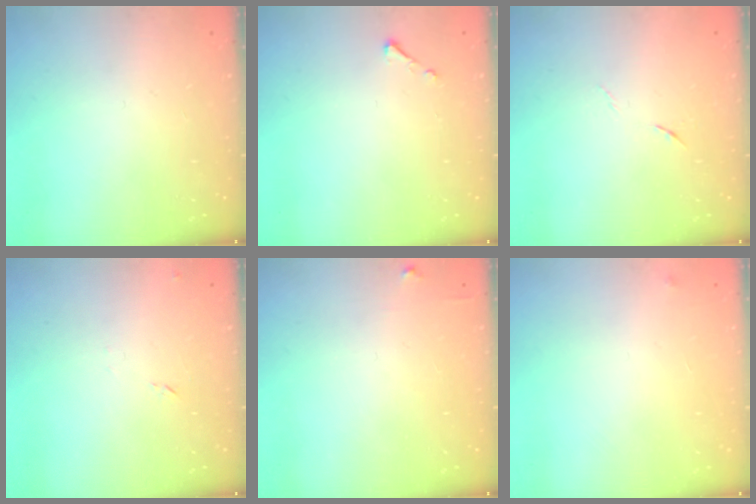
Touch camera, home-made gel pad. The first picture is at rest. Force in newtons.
{"total": 2.5, "press": 2.5, "slide": 0.3}
{"total": 4.4, "press": 4.2, "slide": 1.3}
{"total": 7.2, "press": 7.1, "slide": 0.6}
{"total": 4.8, "press": 4.8, "slide": 0.7}
{"total": 2.5, "press": 2.4, "slide": 0.4}